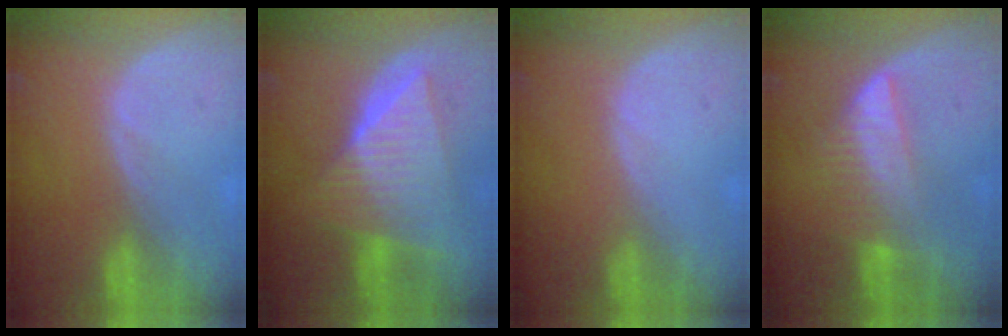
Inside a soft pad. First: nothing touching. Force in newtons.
{"total": 9.9, "press": 9.8, "slide": 0.6}
{"total": 0.0}
{"total": 6.5, "press": 5.9, "slide": 2.7}